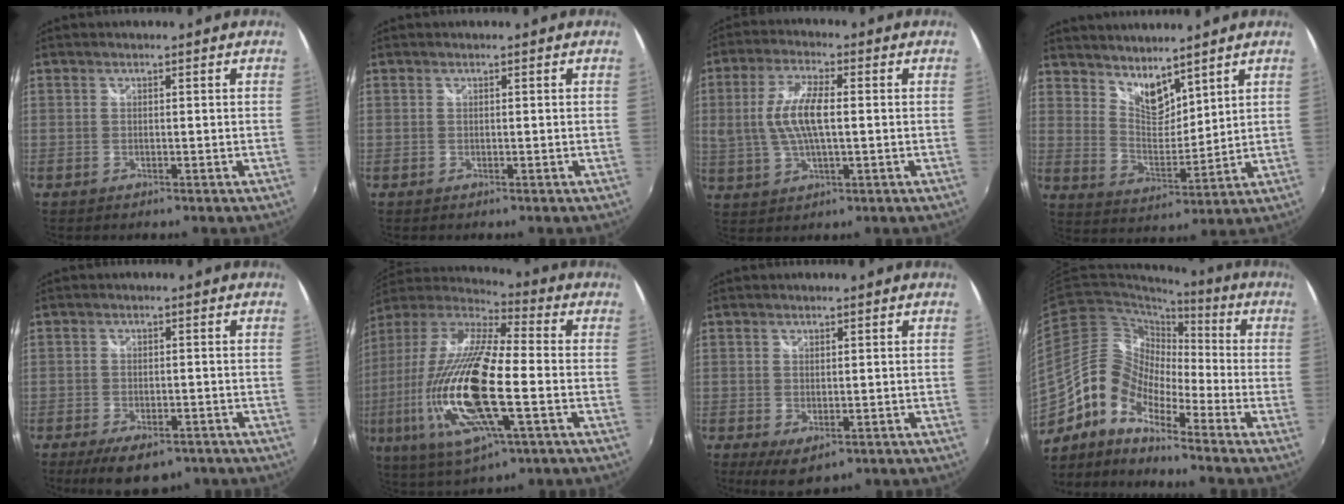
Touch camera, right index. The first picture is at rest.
{"total": 0.0}
{"total": 9.4, "force": [0.3, 3.3, 8.7], "torque": [-0.177, 0.003, 0.010]}
{"total": 7.9, "force": [6.6, 2.8, 3.3], "torque": [-0.047, -0.006, 0.123]}
{"total": 8.7, "force": [-6.1, 3.7, 5.0], "torque": [-0.109, -0.021, -0.092]}
{"total": 25.1, "force": [-4.9, 6.6, 23.8], "torque": [-0.457, -0.039, -0.097]}
{"total": 3.9, "force": [-1.1, 2.5, 2.8], "torque": [-0.052, -0.015, -0.013]}
{"total": 12.1, "force": [-7.3, 6.5, 7.1], "torque": [-0.120, 0.020, -0.164]}